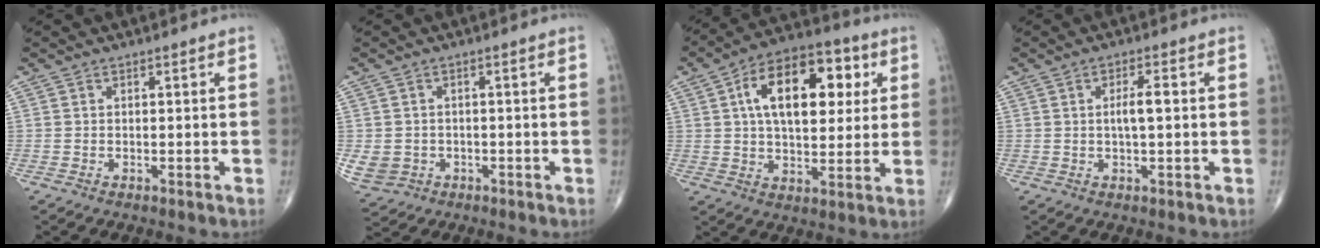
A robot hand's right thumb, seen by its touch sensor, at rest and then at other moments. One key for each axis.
{"total": 5.3, "fx": -1.3, "fy": 4.7, "fz": 1.8, "tx": -0.042, "ty": 0.005, "tz": -0.011}
{"total": 18.6, "fx": 4.9, "fy": 10.4, "fz": 14.7, "tx": -0.192, "ty": 0.010, "tz": 0.072}
{"total": 3.5, "fx": 0.3, "fy": 1.0, "fz": 3.4, "tx": -0.062, "ty": 0.003, "tz": 0.003}